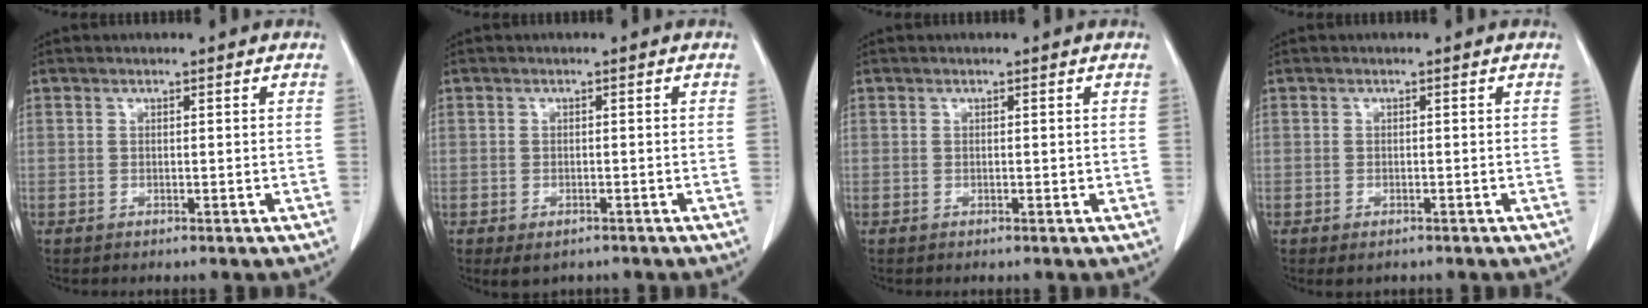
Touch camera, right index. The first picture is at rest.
{"total": 2.5, "force": [-1.6, 1.4, 1.3], "torque": [-0.019, -0.003, -0.014]}
{"total": 0.0}
{"total": 1.3, "force": [-0.9, 0.6, 0.8], "torque": [-0.014, -0.002, -0.007]}